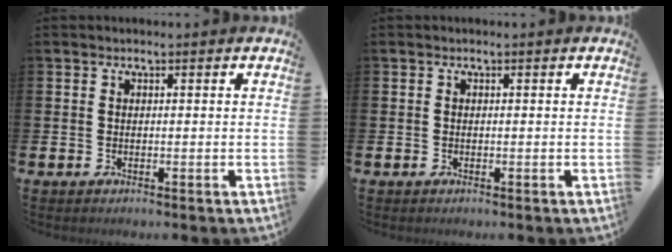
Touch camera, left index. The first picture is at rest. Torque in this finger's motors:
{"motor_torque": [-0.12, 0.06, -0.02, -0.01]}